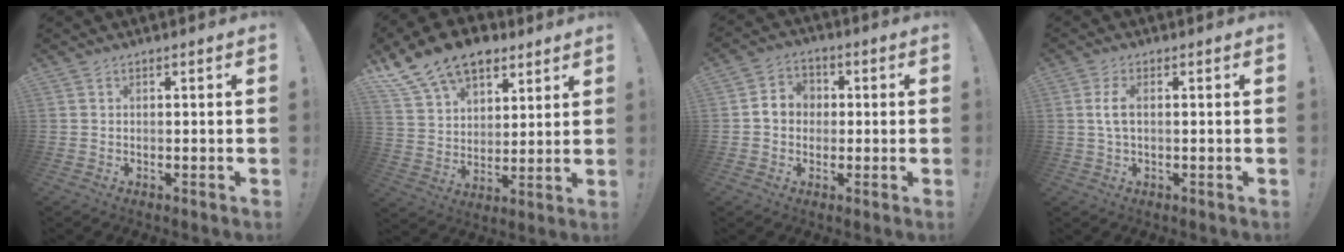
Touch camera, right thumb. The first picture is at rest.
{"total": 16.0, "force": [10.7, 9.7, 6.8], "torque": [-0.127, -0.064, 0.202]}
{"total": 6.8, "force": [0.1, 6.1, 2.9], "torque": [-0.046, 0.016, 0.006]}
{"total": 5.1, "force": [0.6, 2.2, 4.6], "torque": [-0.090, -0.001, 0.006]}